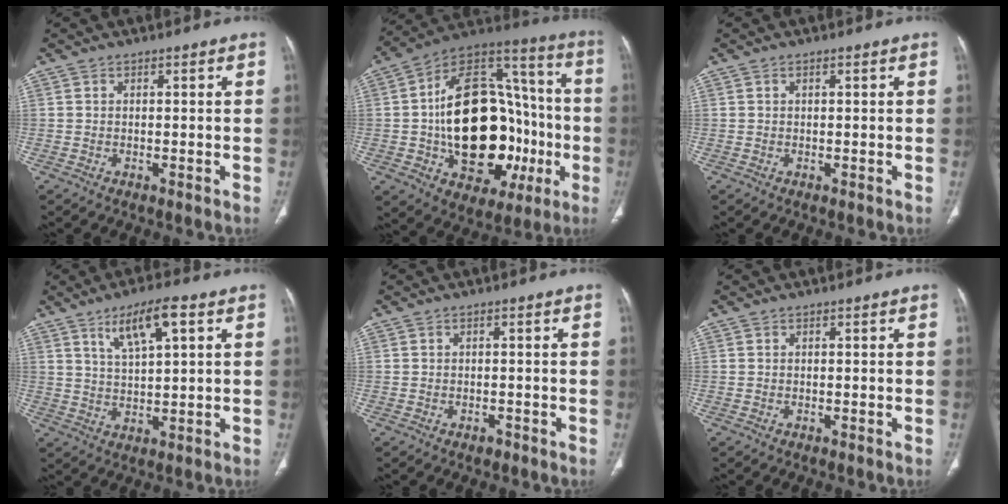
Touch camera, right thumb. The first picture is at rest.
{"total": 32.1, "force": [-4.7, 19.7, 25.0], "torque": [-0.376, 0.034, -0.057]}
{"total": 0.0}
{"total": 8.3, "force": [4.1, 2.1, 6.9], "torque": [-0.123, -0.013, 0.079]}
{"total": 0.9, "force": [-0.7, 0.5, 0.4], "torque": [-0.004, 0.001, -0.009]}
{"total": 0.0}